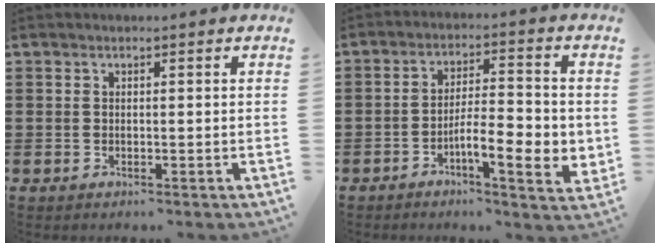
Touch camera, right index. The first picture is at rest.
{"total": 7.6, "force": [-2.5, 2.1, 6.9], "torque": [-0.107, -0.004, -0.044]}